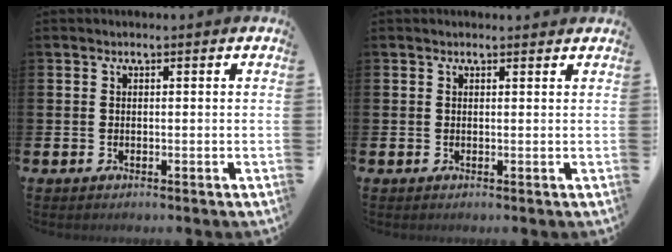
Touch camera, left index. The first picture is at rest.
{"total": 0.6, "force": [0.5, 0.1, 0.2], "torque": [0.005, -0.001, 0.008]}